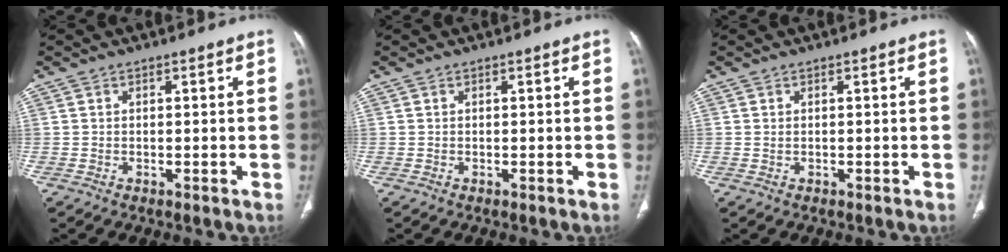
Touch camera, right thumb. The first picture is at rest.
{"total": 0.0}
{"total": 0.0}